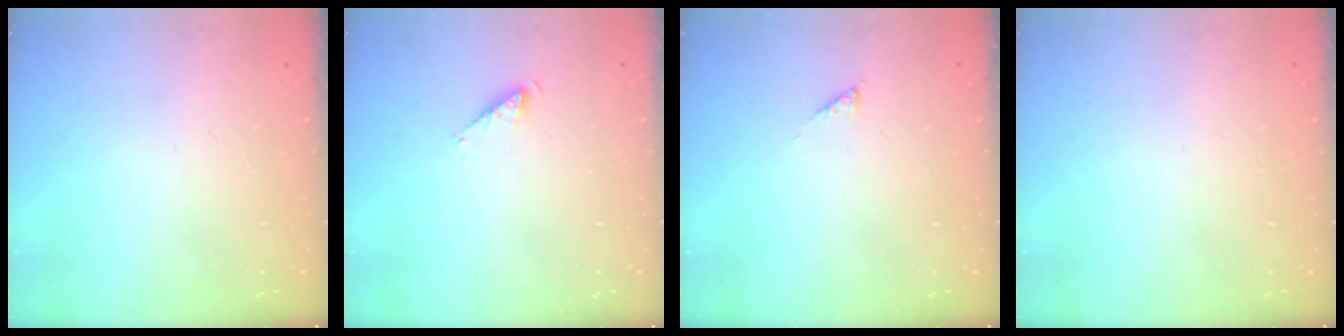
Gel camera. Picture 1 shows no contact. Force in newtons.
{"total": 3.0, "press": 3.0, "slide": 0.4}
{"total": 1.3, "press": 1.3, "slide": 0.3}
{"total": 0.0}